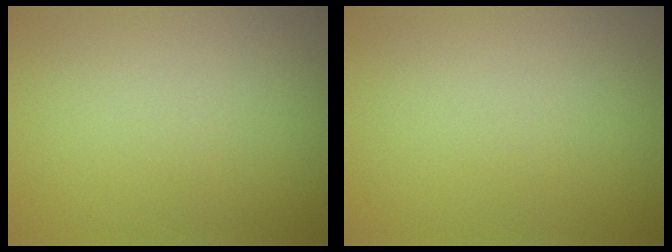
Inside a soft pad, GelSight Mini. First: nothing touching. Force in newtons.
{"total": 0.0}